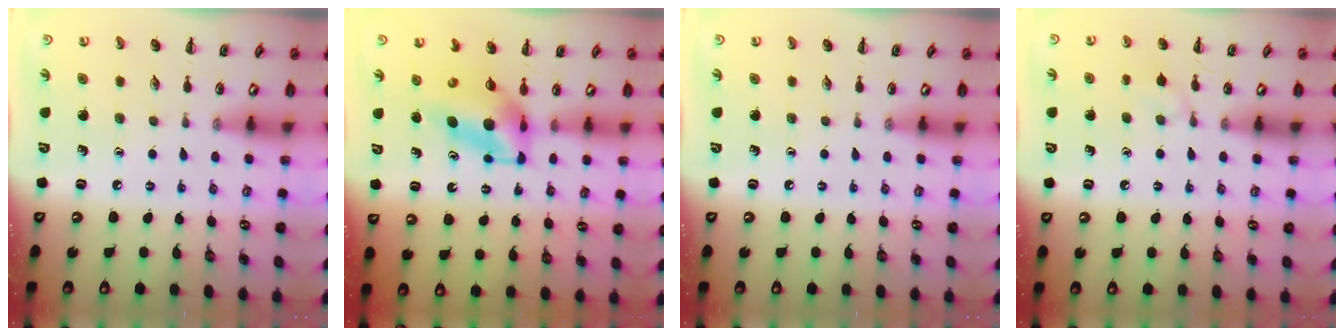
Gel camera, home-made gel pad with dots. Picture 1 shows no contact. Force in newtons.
{"total": 5.5, "press": 5.4, "slide": 1.1}
{"total": 0.0}
{"total": 6.6, "press": 6.2, "slide": 2.1}